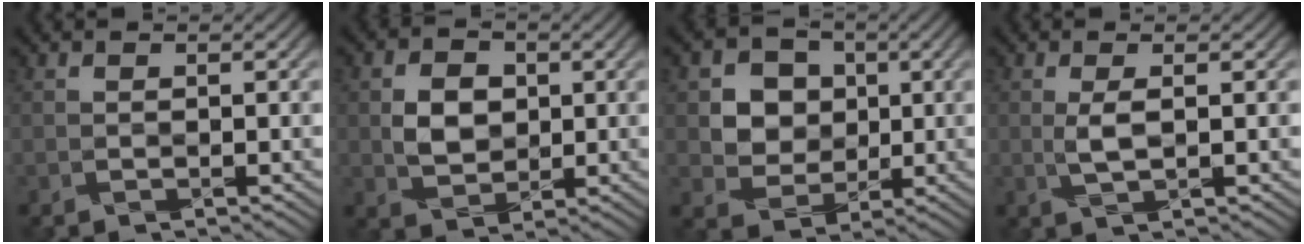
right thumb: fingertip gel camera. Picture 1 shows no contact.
{"total": 4.3, "force": [0.5, 3.6, 2.4], "torque": [-0.050, -0.005, 0.007]}
{"total": 6.4, "force": [1.8, 5.8, 2.1], "torque": [-0.071, -0.005, 0.036]}
{"total": 1.9, "force": [0.2, 0.5, 1.8], "torque": [-0.038, -0.002, 0.006]}